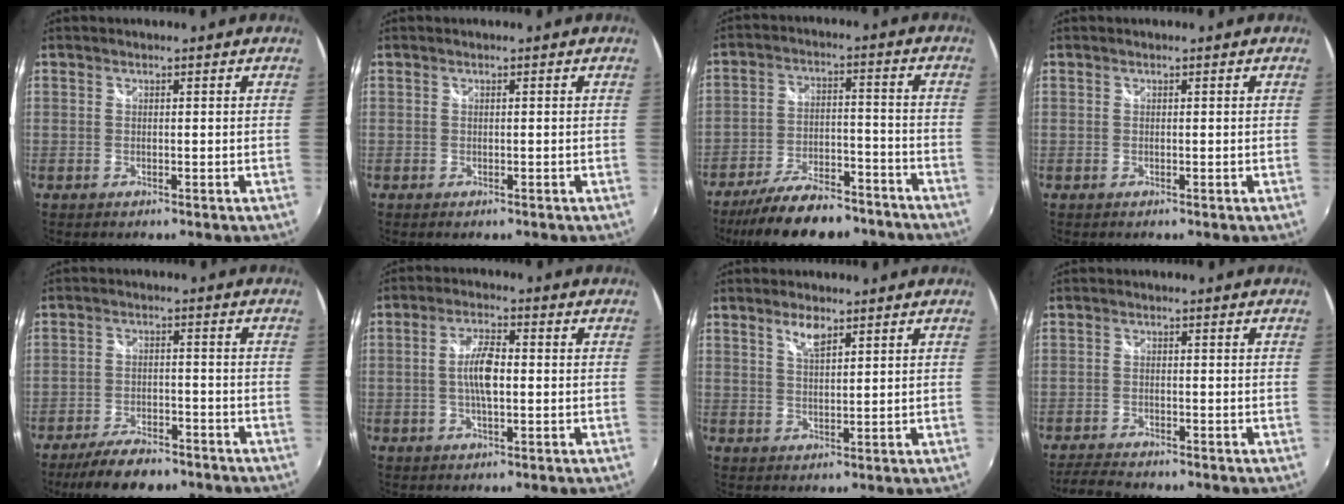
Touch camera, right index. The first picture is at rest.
{"total": 0.7, "force": [-0.5, 0.3, 0.4], "torque": [-0.009, -0.003, -0.008]}
{"total": 19.2, "force": [-15.8, 6.3, 8.9], "torque": [-0.169, 0.000, -0.223]}
{"total": 0.0}
{"total": 10.7, "force": [-8.6, 3.6, 5.3], "torque": [-0.121, -0.010, -0.136]}
{"total": 6.2, "force": [-0.3, 2.2, 5.8], "torque": [-0.111, 0.006, -0.007]}
{"total": 3.7, "force": [2.4, 1.3, 2.5], "torque": [-0.044, 0.002, 0.043]}
{"total": 5.0, "force": [-4.5, 1.0, 2.0], "torque": [-0.056, -0.014, -0.081]}